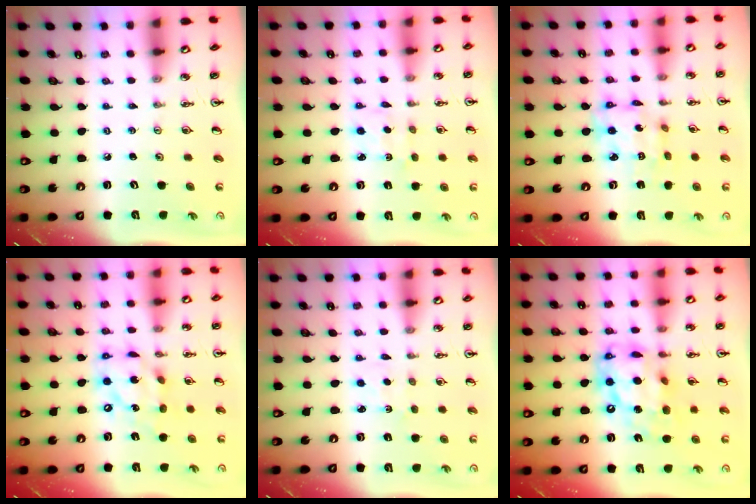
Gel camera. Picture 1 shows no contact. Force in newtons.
{"total": 2.8, "press": 2.7, "slide": 0.6}
{"total": 9.5, "press": 9.5, "slide": 0.6}
{"total": 14.0, "press": 13.9, "slide": 1.6}
{"total": 1.4, "press": 1.4, "slide": 0.2}
{"total": 16.3, "press": 16.2, "slide": 1.2}